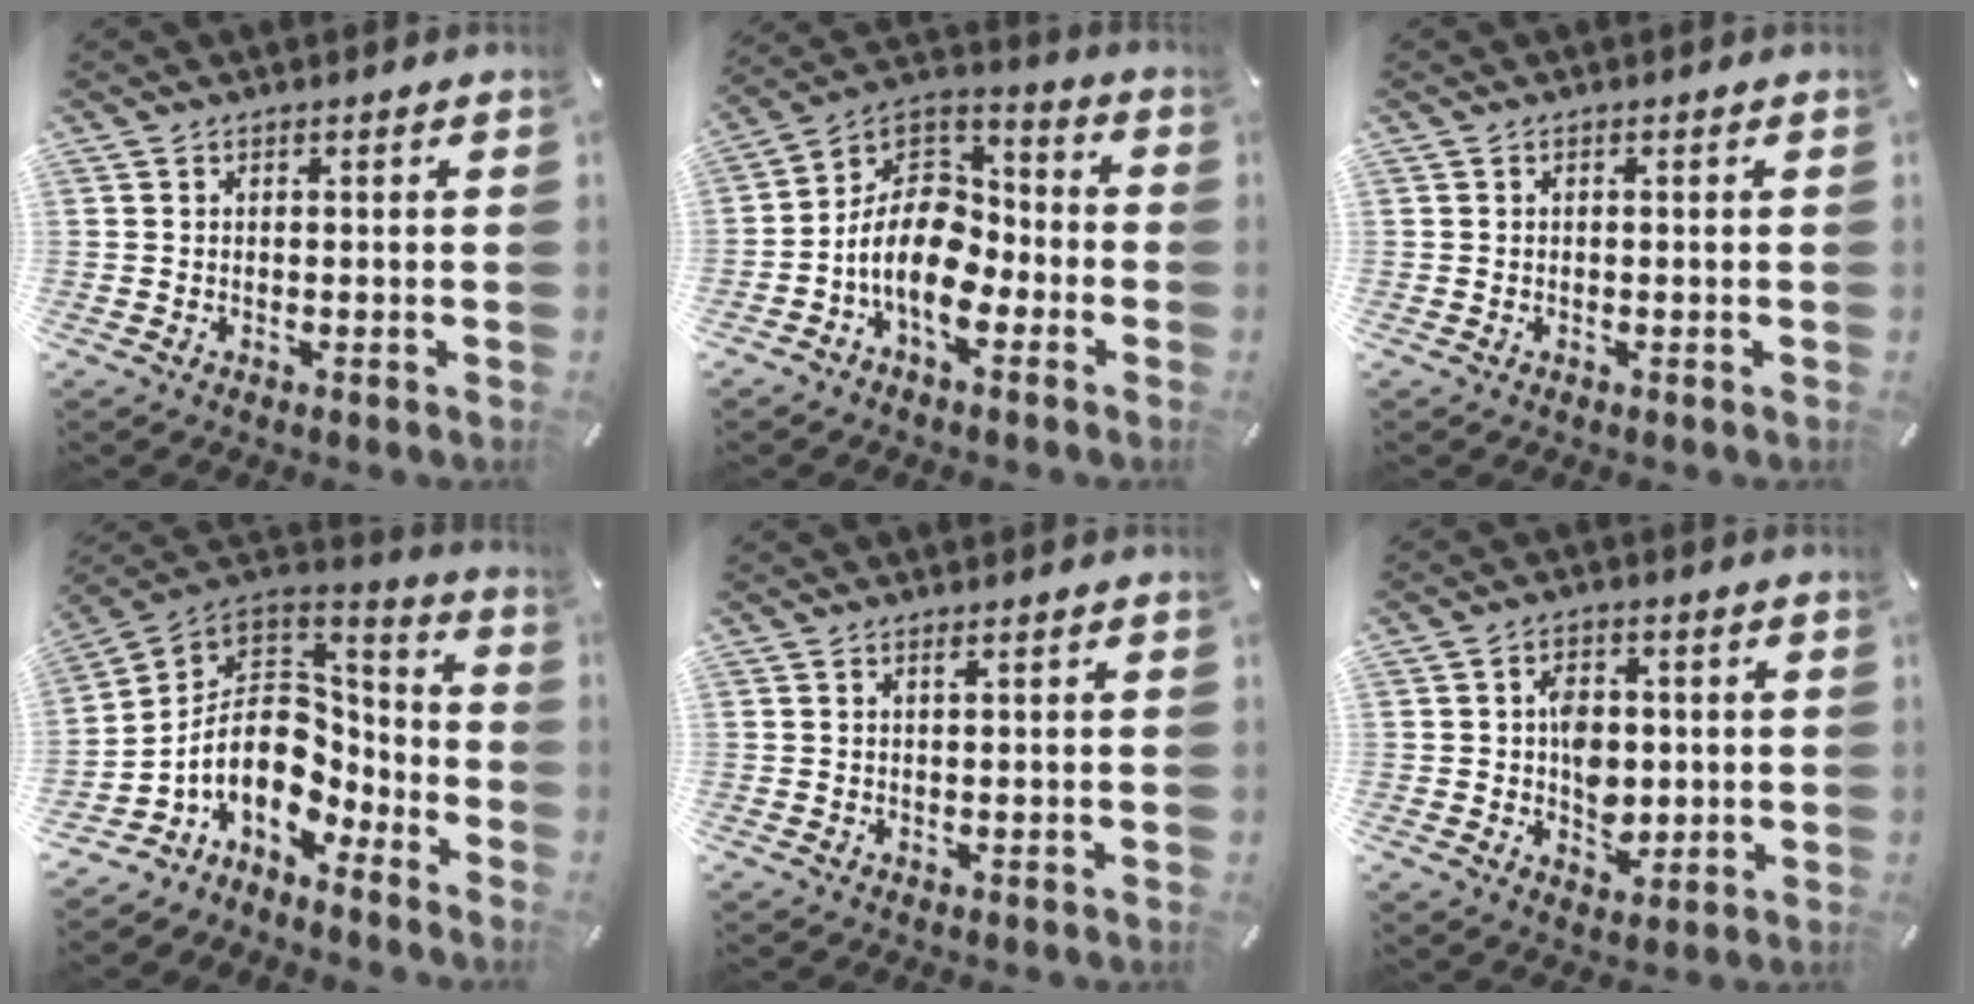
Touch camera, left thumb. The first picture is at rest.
{"total": 13.8, "force": [-5.5, 9.3, 8.6], "torque": [-0.183, 0.012, -0.102]}
{"total": 0.0}
{"total": 15.7, "force": [-3.3, 11.3, 10.4], "torque": [-0.213, -0.019, -0.061]}
{"total": 0.8, "force": [0.4, 0.0, 0.7], "torque": [-0.012, 0.000, 0.006]}
{"total": 8.2, "force": [-0.2, 6.4, 5.0], "torque": [-0.055, 0.003, -0.003]}